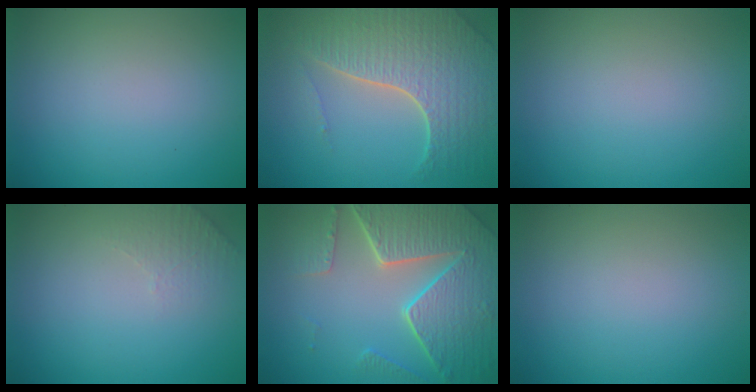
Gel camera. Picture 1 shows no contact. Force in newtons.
{"total": 7.1, "press": 5.1, "slide": 5.0}
{"total": 0.0}
{"total": 1.6, "press": 1.5, "slide": 0.4}
{"total": 8.2, "press": 6.1, "slide": 5.6}
{"total": 0.0}